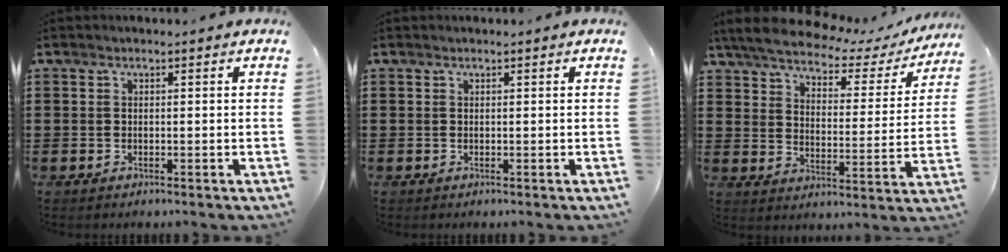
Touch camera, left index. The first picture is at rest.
{"total": 0.0}
{"total": 5.4, "force": [4.9, 1.1, 2.1], "torque": [-0.065, -0.028, 0.080]}